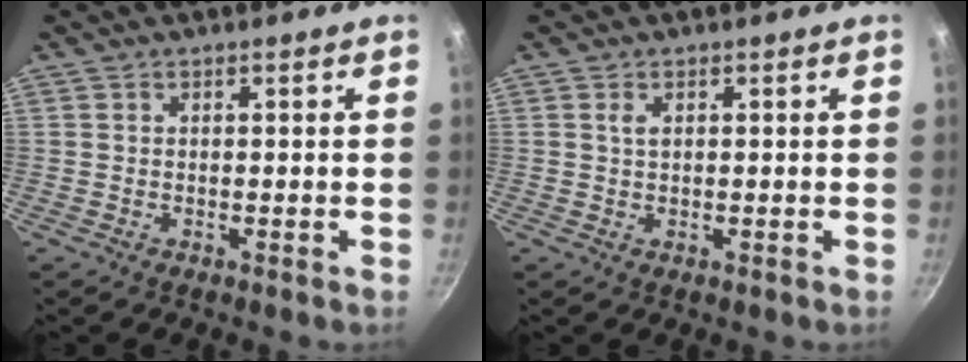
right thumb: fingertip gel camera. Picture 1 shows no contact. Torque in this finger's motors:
{"motor_torque": [-0.07, 0.20, -0.24, -0.08, -0.02]}